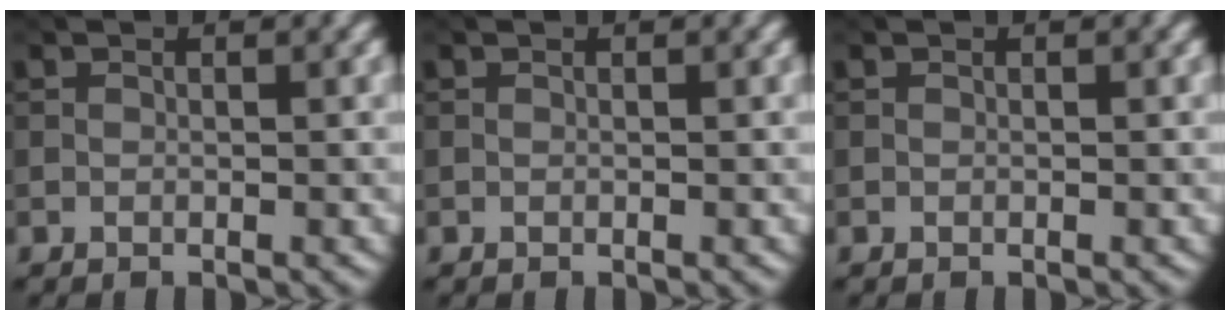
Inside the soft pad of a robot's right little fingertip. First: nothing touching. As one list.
[{"total": 0.0}, {"total": 0.0}]